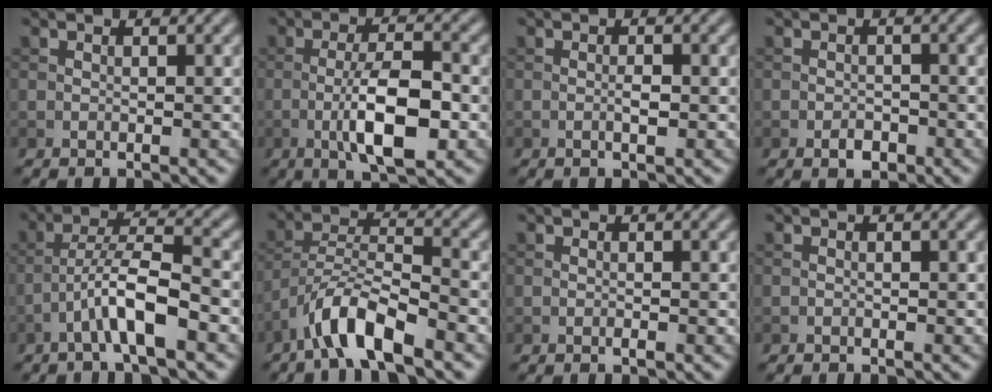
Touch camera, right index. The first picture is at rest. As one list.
[{"total": 6.9, "force": [-1.9, 2.1, 6.3], "torque": [-0.111, 0.002, -0.035]}, {"total": 1.2, "force": [-0.3, 0.3, 1.1], "torque": [-0.020, -0.001, -0.005]}, {"total": 1.5, "force": [-0.9, 0.9, 0.9], "torque": [-0.012, 0.001, -0.018]}, {"total": 5.4, "force": [-2.6, 0.9, 4.7], "torque": [-0.085, 0.017, -0.050]}, {"total": 6.2, "force": [-4.4, 1.4, 4.1], "torque": [-0.073, 0.007, -0.085]}, {"total": 0.6, "force": [-0.3, 0.1, 0.5], "torque": [-0.008, -0.001, -0.004]}, {"total": 0.0}]